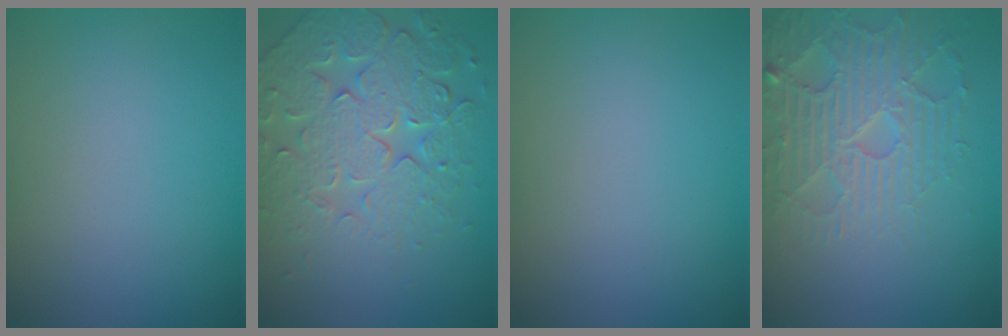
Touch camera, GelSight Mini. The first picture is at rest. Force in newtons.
{"total": 7.8, "press": 5.7, "slide": 5.4}
{"total": 0.0}
{"total": 4.7, "press": 4.1, "slide": 2.4}